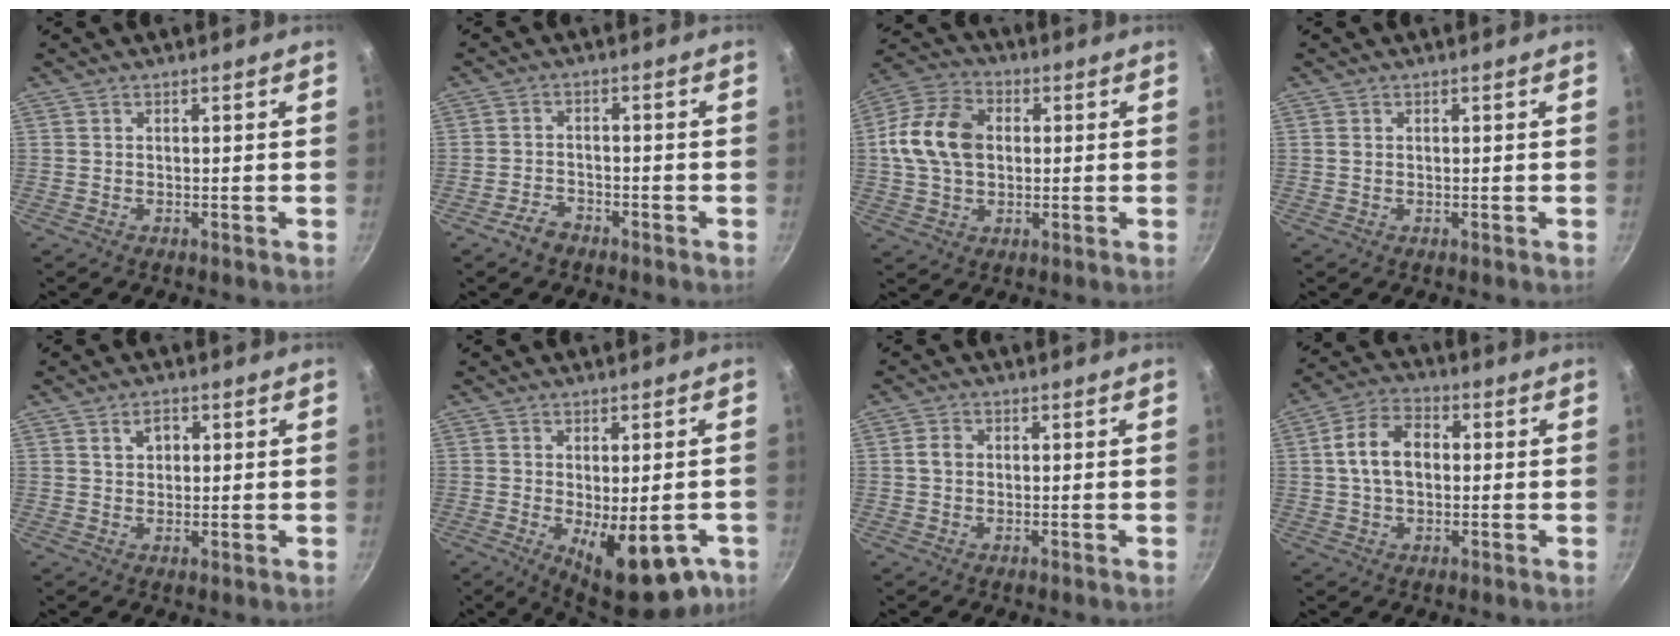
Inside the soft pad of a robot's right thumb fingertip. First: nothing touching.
{"total": 3.6, "force": [-2.7, 2.1, 1.3], "torque": [-0.017, 0.029, -0.045]}
{"total": 13.3, "force": [1.2, 9.6, 9.1], "torque": [-0.153, 0.018, 0.009]}
{"total": 0.6, "force": [0.1, 0.5, 0.3], "torque": [-0.006, 0.002, 0.002]}
{"total": 3.1, "force": [1.2, 2.2, 1.9], "torque": [-0.019, 0.000, 0.019]}
{"total": 14.2, "force": [-4.9, 6.2, 11.8], "torque": [-0.128, -0.009, -0.048]}
{"total": 2.3, "force": [0.1, 1.9, 1.3], "torque": [-0.018, 0.006, -0.001]}
{"total": 9.4, "force": [0.7, 6.3, 6.9], "torque": [-0.109, 0.023, 0.002]}